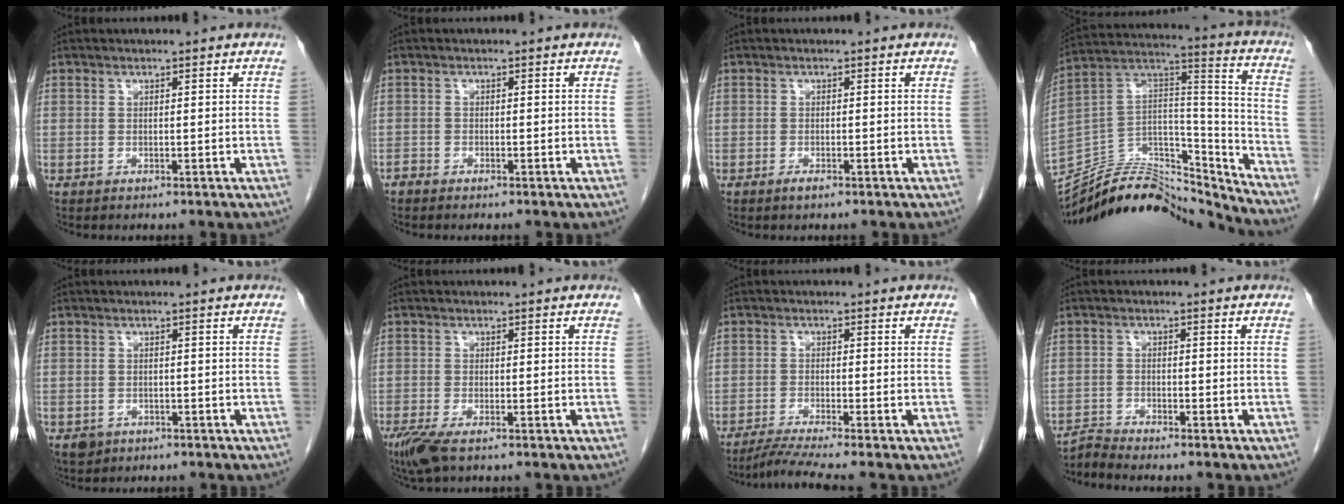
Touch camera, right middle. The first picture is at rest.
{"total": 0.7, "force": [-0.6, 0.1, 0.1], "torque": [0.001, 0.000, -0.014]}
{"total": 1.0, "force": [-0.6, 0.2, 0.7], "torque": [-0.013, 0.000, -0.008]}
{"total": 23.6, "force": [-22.5, 4.9, 5.3], "torque": [-0.121, 0.041, -0.366]}
{"total": 2.9, "force": [-1.7, 2.3, 0.6], "torque": [-0.010, 0.002, -0.022]}
{"total": 4.2, "force": [-2.8, 1.1, 3.0], "torque": [-0.065, -0.013, -0.048]}
{"total": 4.8, "force": [-3.9, -1.3, 2.5], "torque": [-0.050, -0.020, -0.075]}
{"total": 2.5, "force": [-2.3, -0.9, -0.5], "torque": [0.012, -0.017, -0.045]}